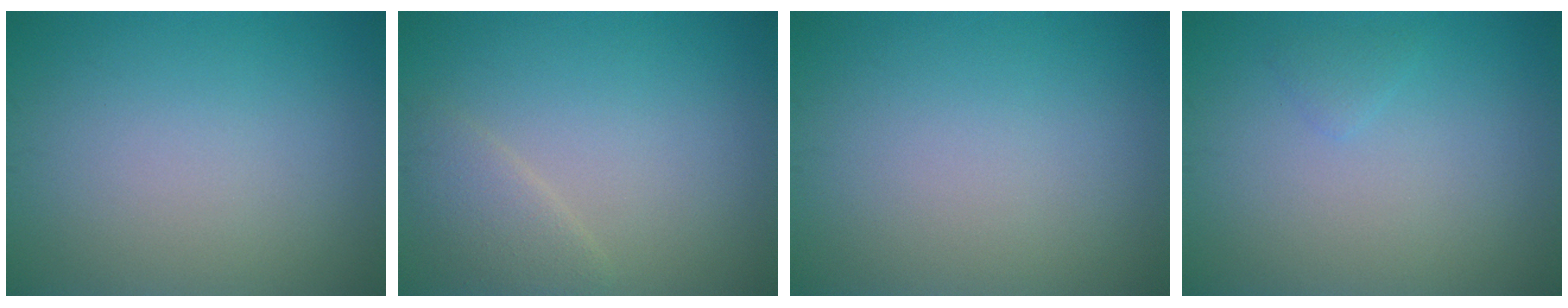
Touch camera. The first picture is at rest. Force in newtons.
{"total": 2.2, "press": 2.1, "slide": 0.1}
{"total": 0.0}
{"total": 0.7, "press": 0.7, "slide": 0.0}